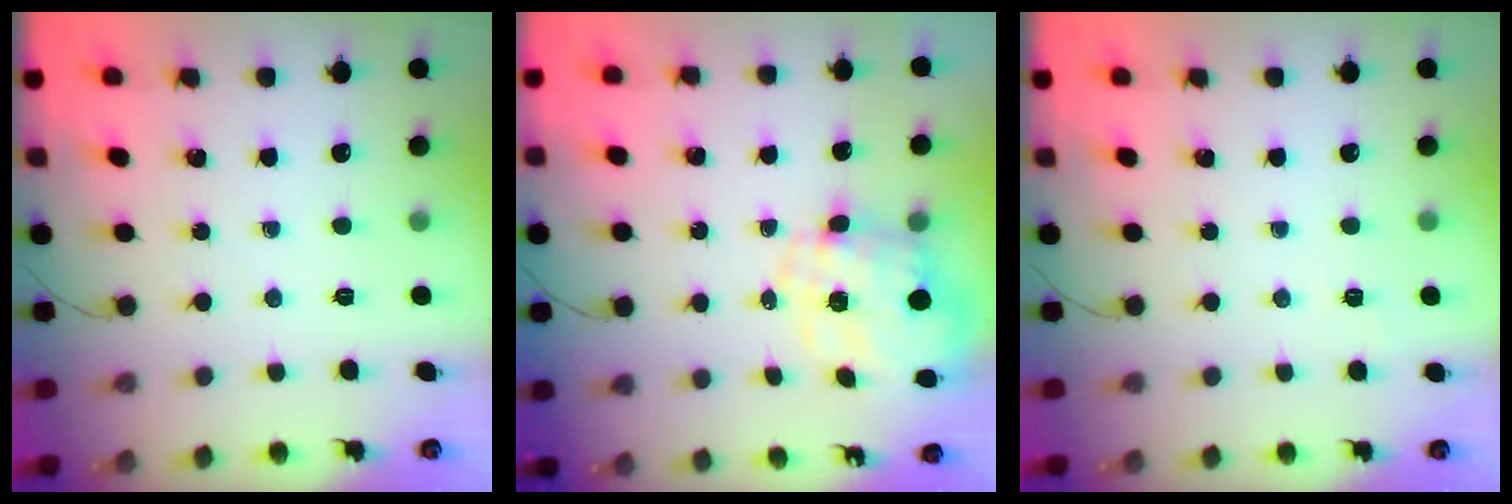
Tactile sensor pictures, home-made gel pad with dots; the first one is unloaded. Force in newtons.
{"total": 3.8, "press": 3.4, "slide": 1.7}
{"total": 2.0, "press": 1.6, "slide": 1.2}